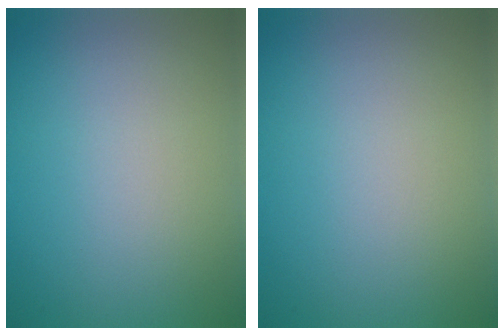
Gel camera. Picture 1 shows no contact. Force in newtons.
{"total": 0.0}